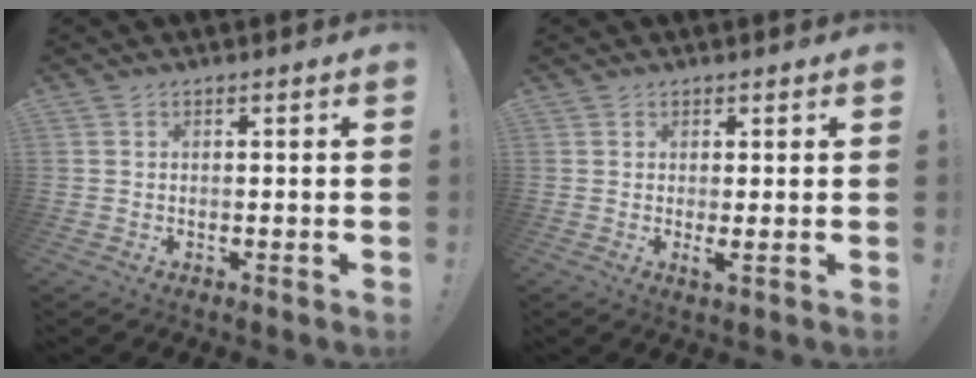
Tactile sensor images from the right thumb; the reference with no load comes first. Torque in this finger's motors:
{"motor_torque": [0.02, 0.03, 0.02, 0.01, 0.02]}